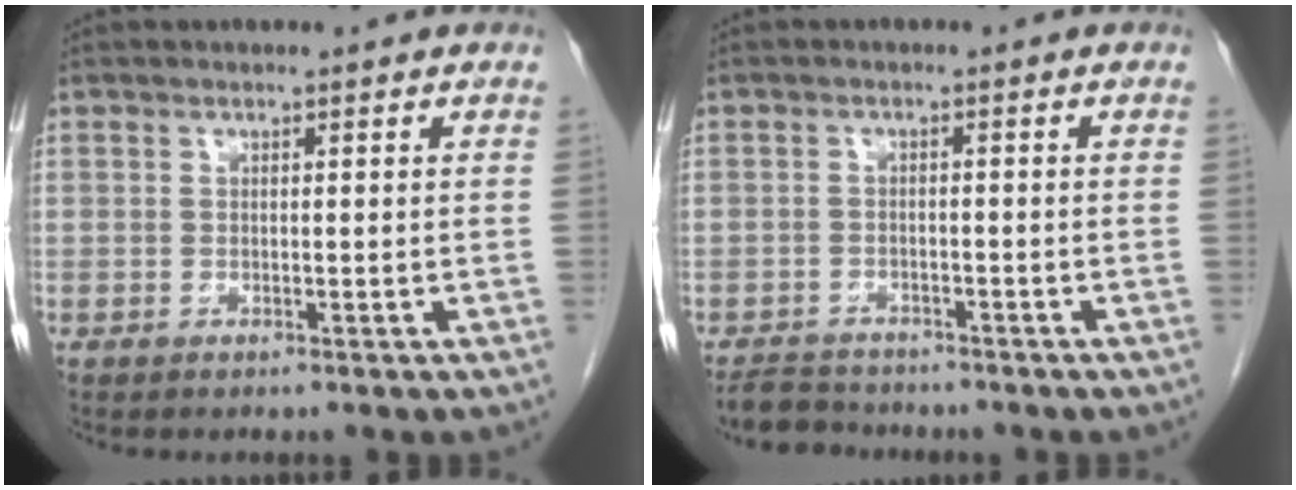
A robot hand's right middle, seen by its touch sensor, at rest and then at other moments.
{"total": 4.2, "force": [-4.0, 1.2, 0.2], "torque": [-0.007, -0.011, -0.070]}